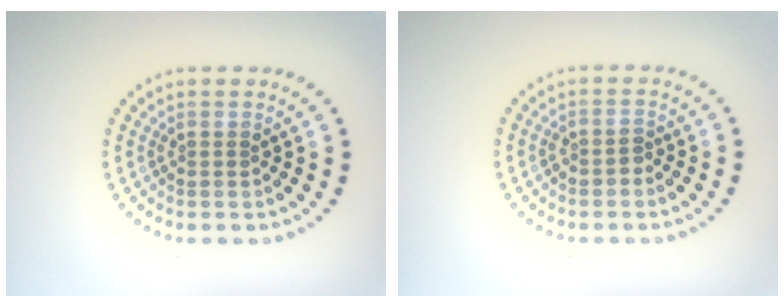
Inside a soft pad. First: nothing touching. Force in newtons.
{"total": 1.1, "press": 1.0, "slide": 0.5}